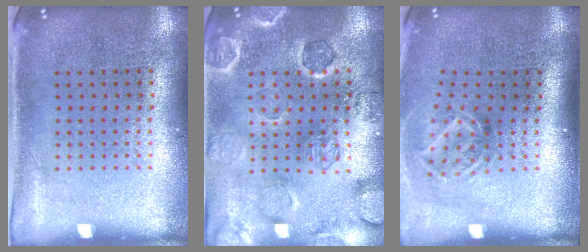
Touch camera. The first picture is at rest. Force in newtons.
{"total": 1.4, "press": 1.4, "slide": 0.2}
{"total": 2.0, "press": 1.3, "slide": 1.4}